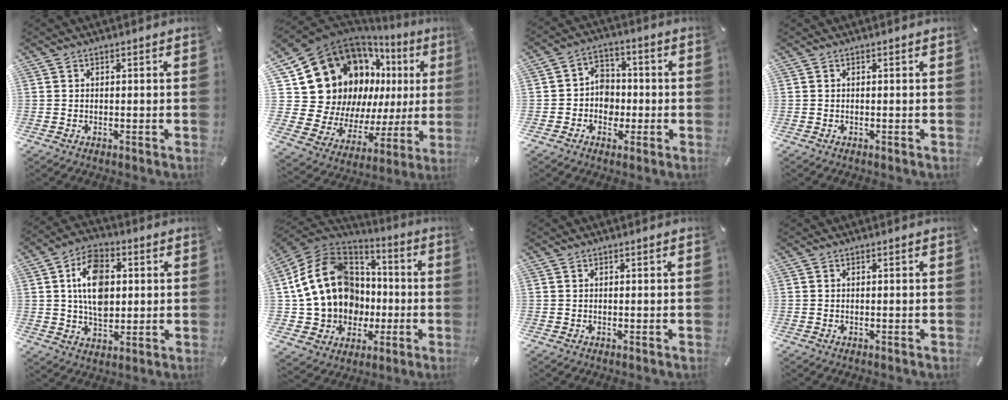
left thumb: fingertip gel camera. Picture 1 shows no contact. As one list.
[{"total": 21.5, "force": [8.1, 16.8, 10.7], "torque": [-0.167, -0.087, 0.189]}, {"total": 6.8, "force": [-1.3, 6.3, 2.1], "torque": [-0.031, 0.015, -0.023]}, {"total": 0.0}, {"total": 12.8, "force": [2.1, 8.7, 9.2], "torque": [-0.151, 0.006, 0.036]}, {"total": 19.8, "force": [1.0, 17.4, 9.5], "torque": [-0.201, -0.013, 0.042]}, {"total": 0.0}, {"total": 0.0}]